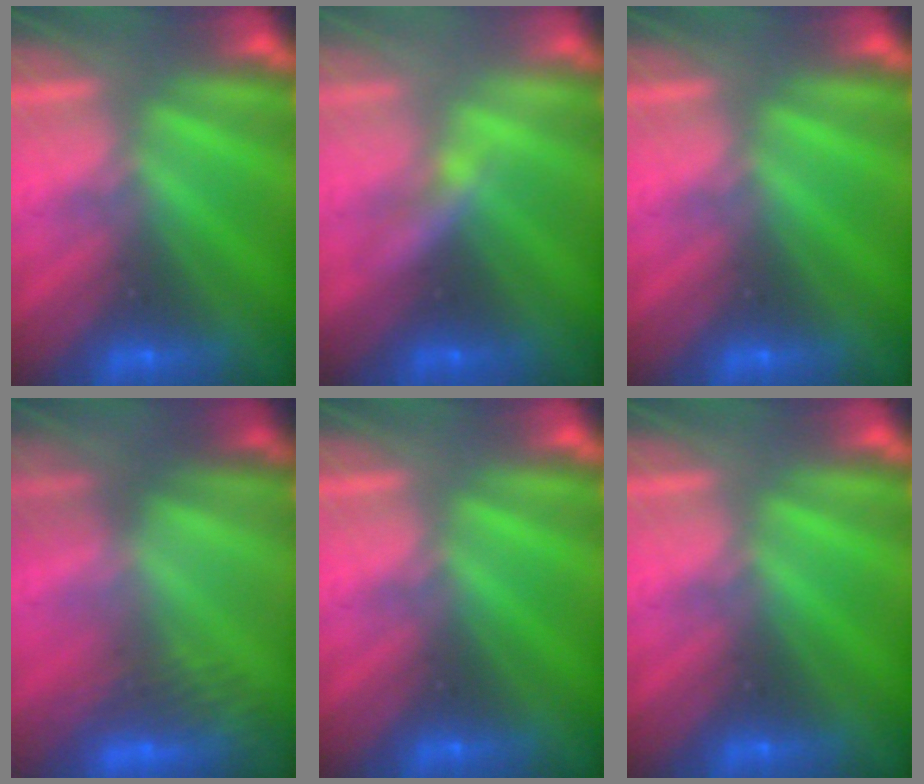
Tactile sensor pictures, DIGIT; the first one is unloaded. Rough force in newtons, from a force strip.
{"total": 2.2}
{"total": 0.0}
{"total": 2.8}
{"total": 0.0}
{"total": 0.0}